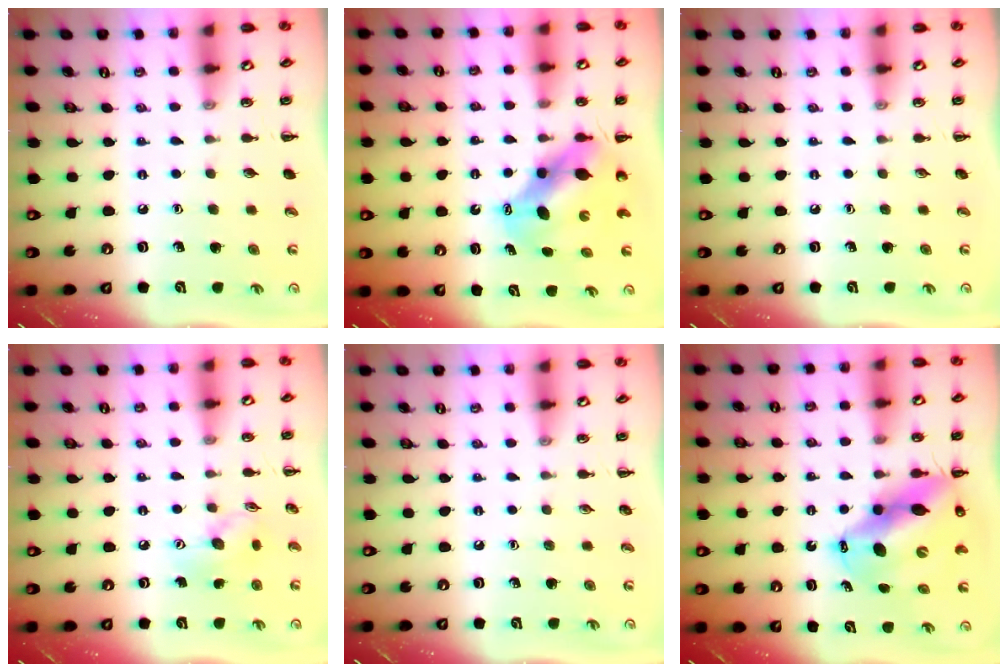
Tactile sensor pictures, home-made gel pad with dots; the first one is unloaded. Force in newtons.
{"total": 6.9, "press": 6.7, "slide": 1.3}
{"total": 0.0}
{"total": 7.4, "press": 7.4, "slide": 0.4}
{"total": 0.0}
{"total": 13.7, "press": 13.3, "slide": 3.6}